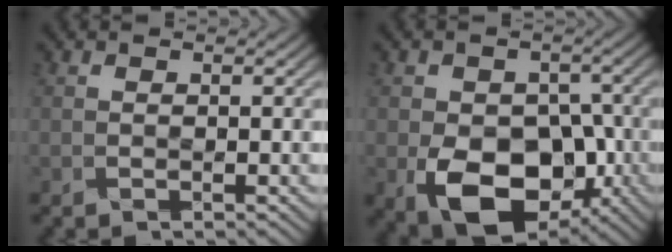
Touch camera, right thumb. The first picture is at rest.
{"total": 12.6, "force": [-4.9, 8.0, 8.3], "torque": [-0.146, -0.023, -0.077]}